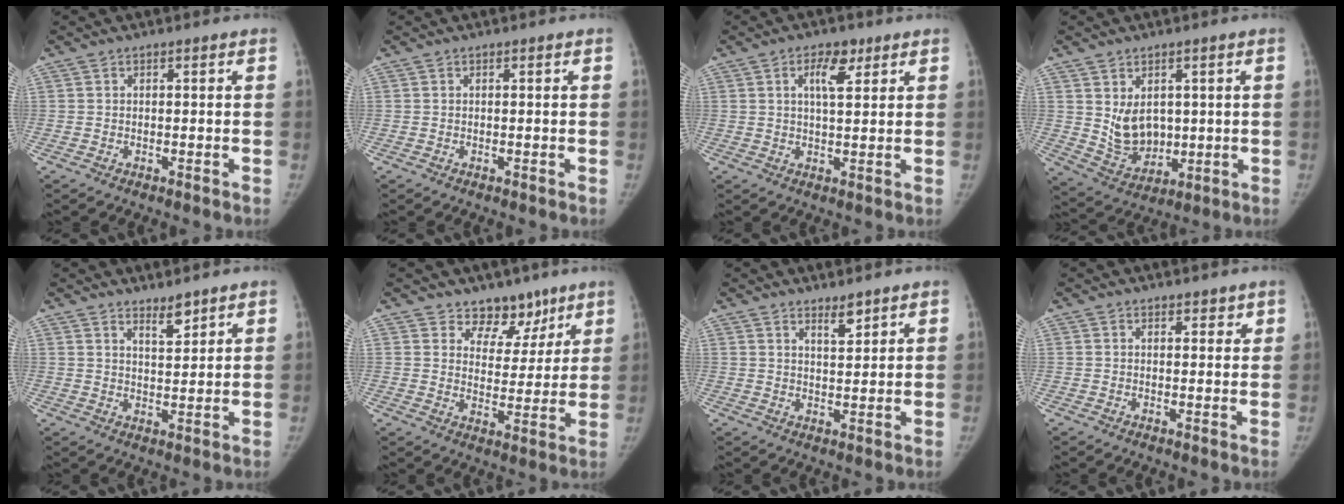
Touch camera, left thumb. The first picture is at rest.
{"total": 0.0}
{"total": 5.4, "force": [2.5, 2.3, 4.2], "torque": [-0.059, -0.011, 0.040]}
{"total": 8.6, "force": [1.6, 6.3, 5.7], "torque": [-0.068, -0.023, 0.051]}
{"total": 3.6, "force": [3.0, 0.8, 1.8], "torque": [-0.021, -0.029, 0.052]}
{"total": 8.4, "force": [6.1, 5.3, 2.1], "torque": [0.019, -0.039, 0.098]}
{"total": 3.0, "force": [2.4, 0.7, 1.7], "torque": [-0.021, -0.024, 0.044]}
{"total": 2.2, "force": [1.7, 1.0, 0.9], "torque": [0.002, -0.008, 0.019]}